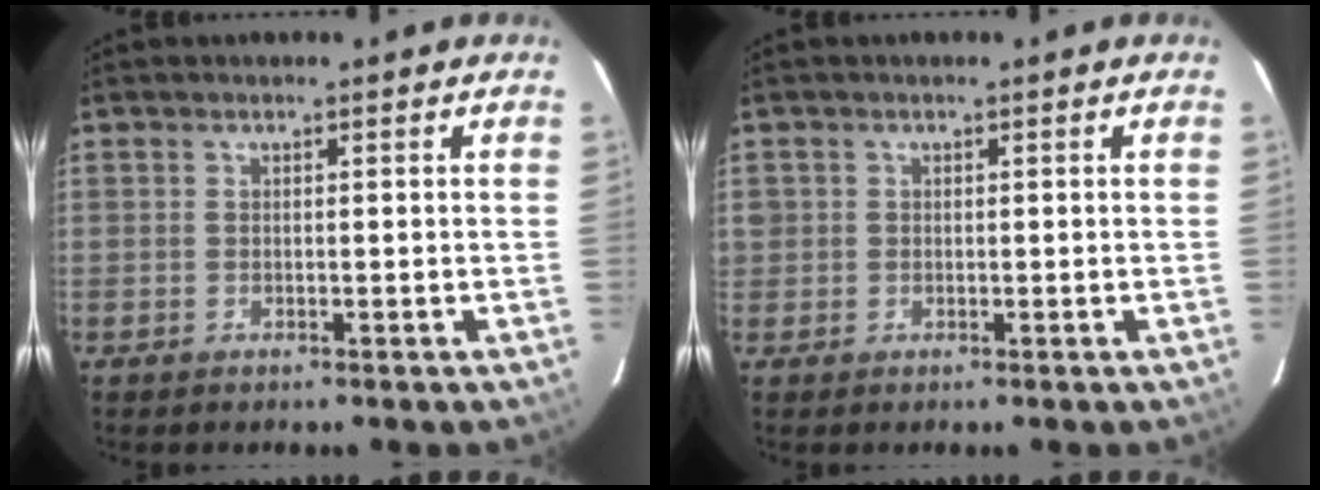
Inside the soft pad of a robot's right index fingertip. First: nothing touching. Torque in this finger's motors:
{"motor_torque": [0.30, 0.27, 0.00, 0.03]}